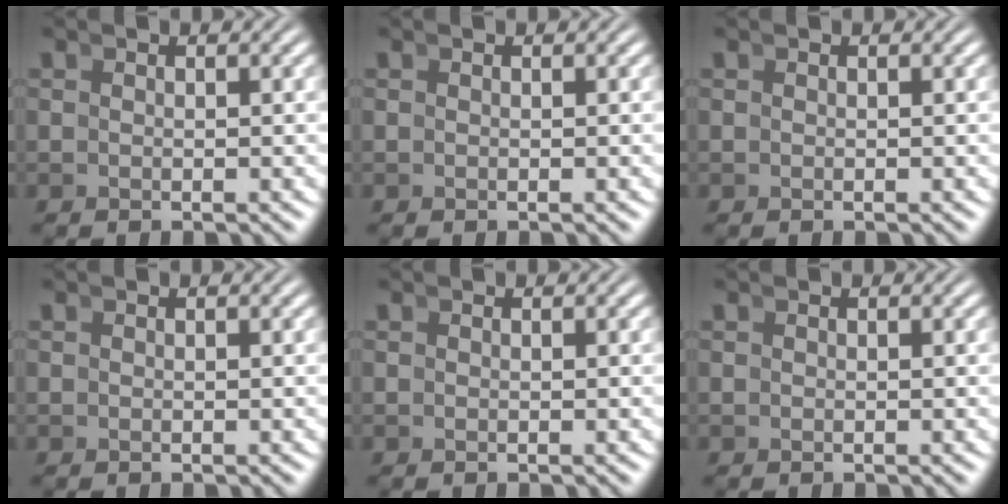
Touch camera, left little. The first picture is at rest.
{"total": 0.0}
{"total": 0.0}
{"total": 0.0}
{"total": 0.0}
{"total": 0.0}